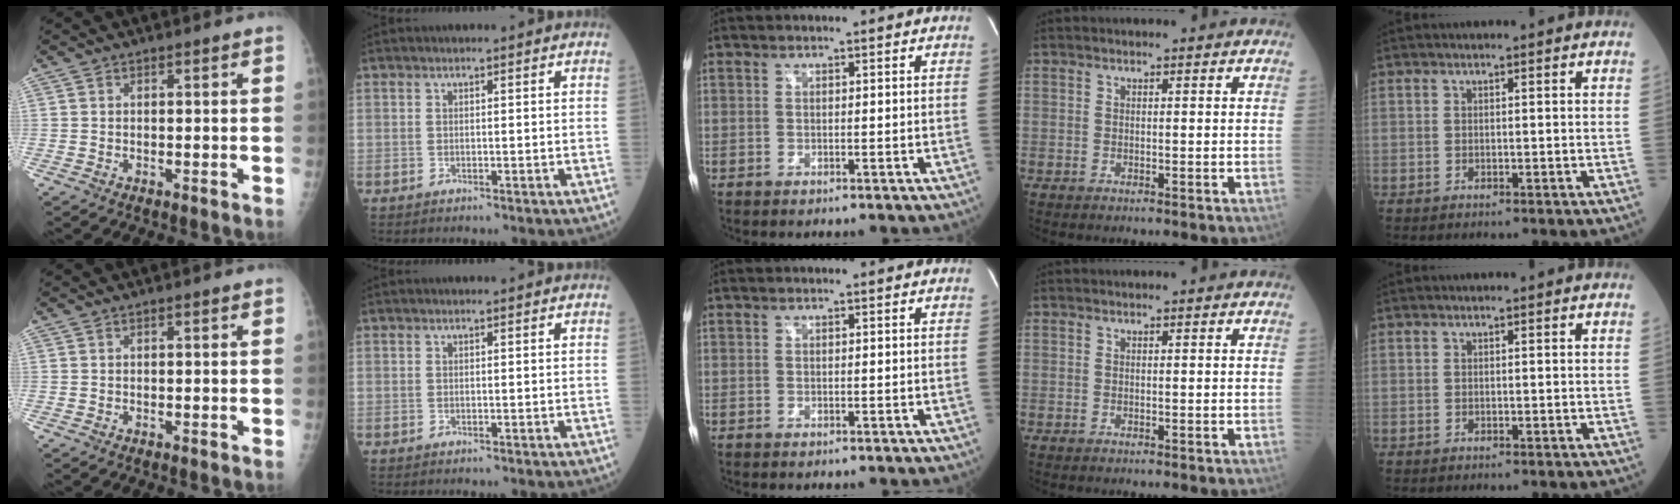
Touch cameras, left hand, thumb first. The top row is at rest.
{}